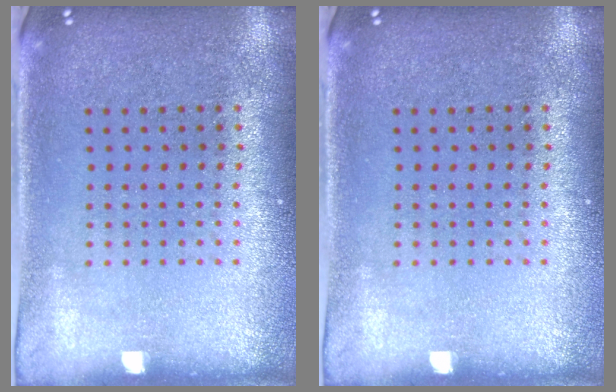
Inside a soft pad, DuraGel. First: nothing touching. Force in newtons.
{"total": 0.0}